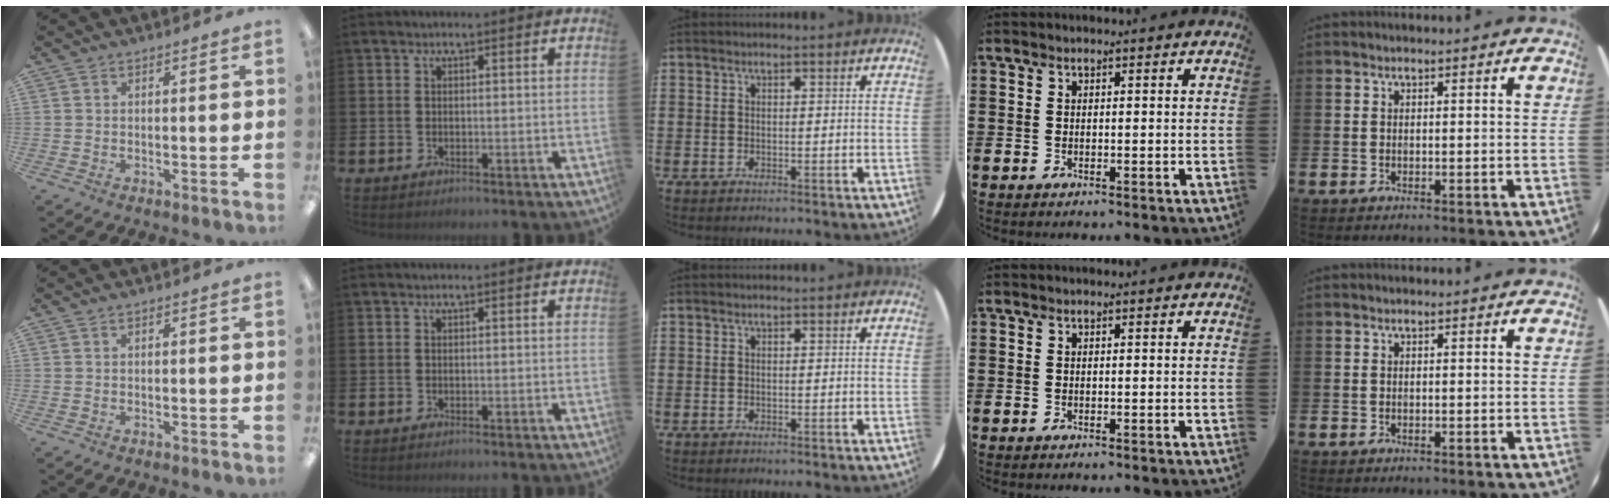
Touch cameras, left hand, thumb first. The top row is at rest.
{}